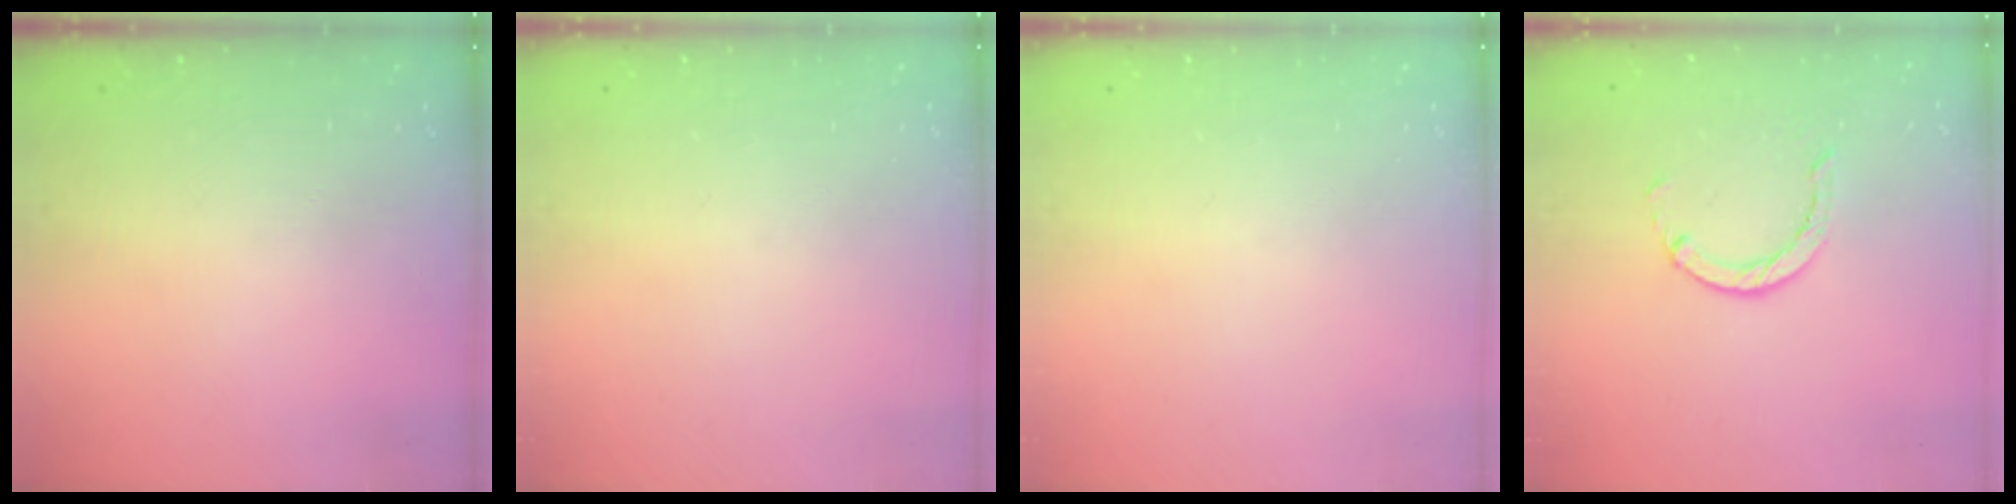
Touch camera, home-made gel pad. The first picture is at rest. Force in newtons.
{"total": 0.0}
{"total": 0.0}
{"total": 1.4, "press": 1.4, "slide": 0.3}